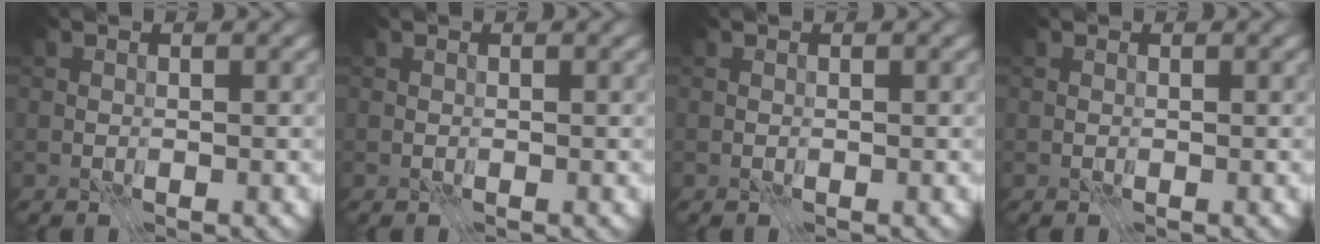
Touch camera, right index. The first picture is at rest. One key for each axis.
{"total": 0.0}
{"total": 0.0}
{"total": 0.0}